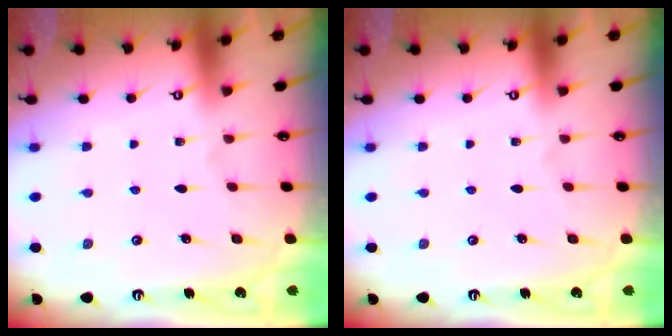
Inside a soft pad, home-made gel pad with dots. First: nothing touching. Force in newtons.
{"total": 0.0}